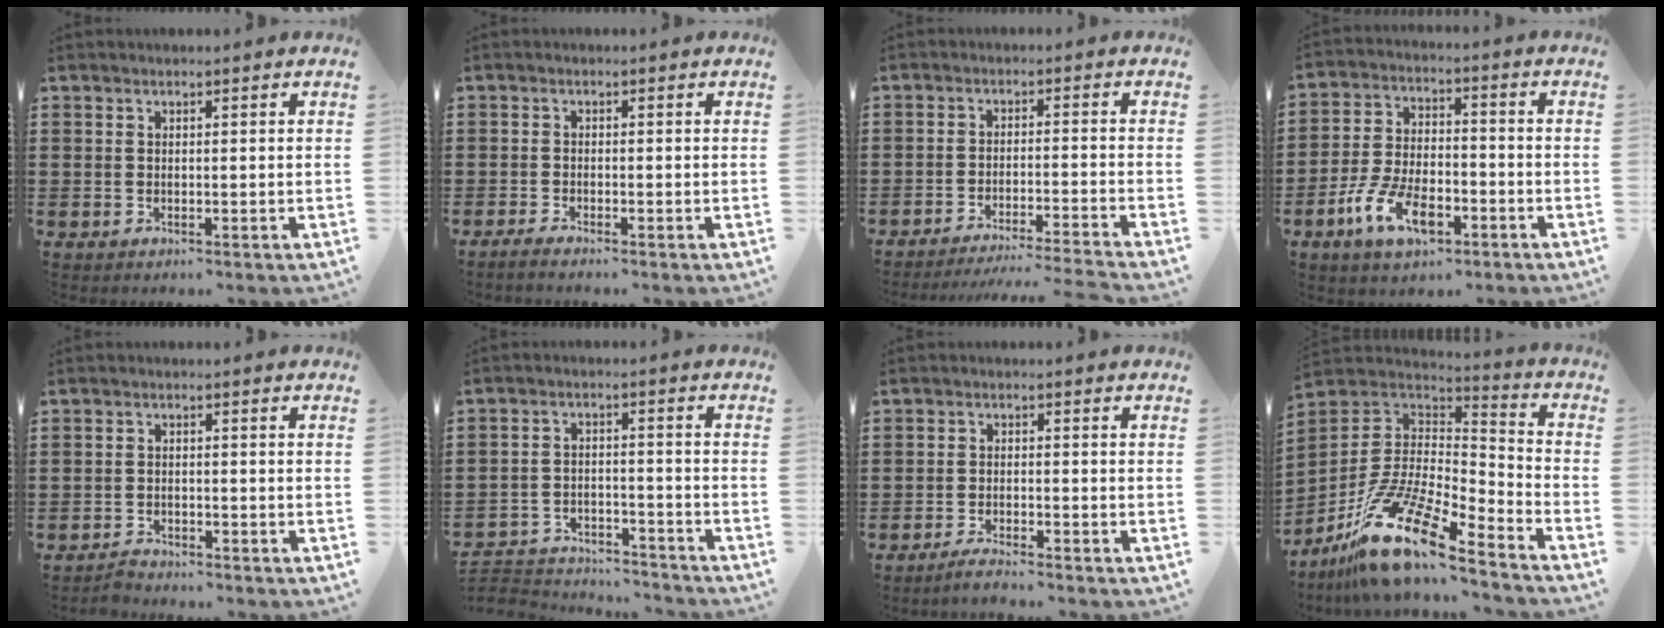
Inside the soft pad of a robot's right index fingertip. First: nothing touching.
{"total": 1.0, "force": [-0.9, -0.1, 0.3], "torque": [-0.004, -0.002, -0.018]}
{"total": 3.6, "force": [-3.3, -0.8, 1.1], "torque": [-0.030, -0.015, -0.071]}
{"total": 9.0, "force": [-4.7, 4.0, 6.6], "torque": [-0.154, -0.003, -0.089]}
{"total": 1.6, "force": [-1.6, 0.3, -0.1], "torque": [-0.004, 0.005, -0.033]}
{"total": 4.2, "force": [-4.1, 0.6, 0.5], "torque": [-0.022, 0.001, -0.087]}
{"total": 2.2, "force": [-2.1, -0.3, 0.6], "torque": [-0.013, 0.000, -0.040]}
{"total": 15.4, "force": [-10.1, 4.3, 10.8], "torque": [-0.228, 0.018, -0.191]}